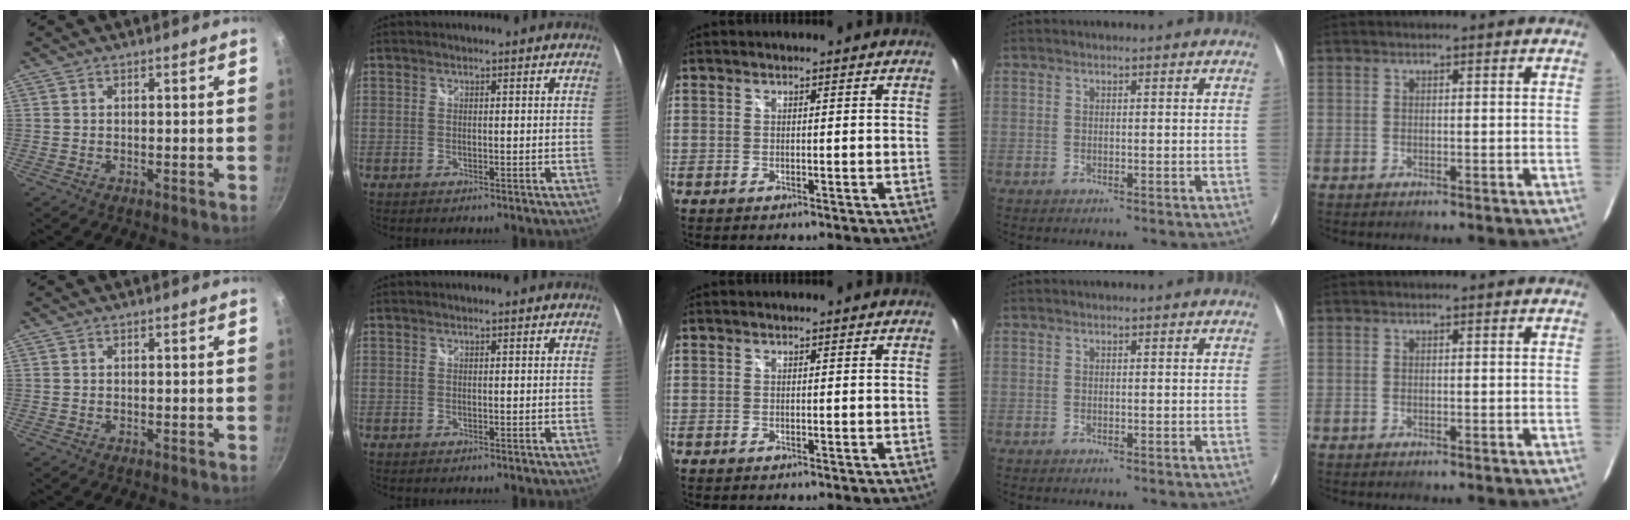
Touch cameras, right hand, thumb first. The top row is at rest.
{}